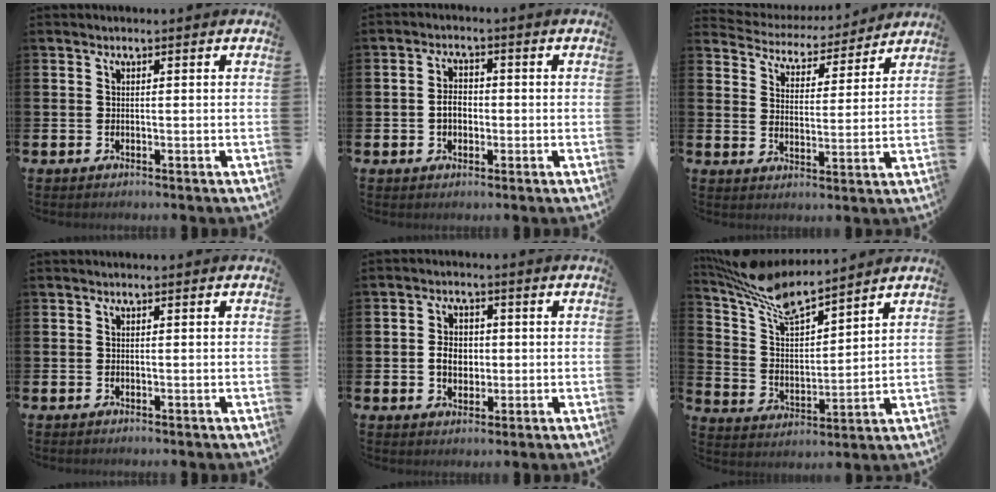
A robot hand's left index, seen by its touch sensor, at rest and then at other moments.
{"total": 3.0, "force": [-0.5, 2.2, 2.0], "torque": [-0.025, -0.001, -0.016]}
{"total": 4.6, "force": [4.4, 1.3, -0.1], "torque": [-0.018, -0.045, 0.071]}
{"total": 0.0}
{"total": 3.7, "force": [-0.2, 3.0, 2.2], "torque": [-0.026, 0.001, -0.011]}
{"total": 9.0, "force": [8.2, 1.8, 3.2], "torque": [-0.096, -0.047, 0.148]}